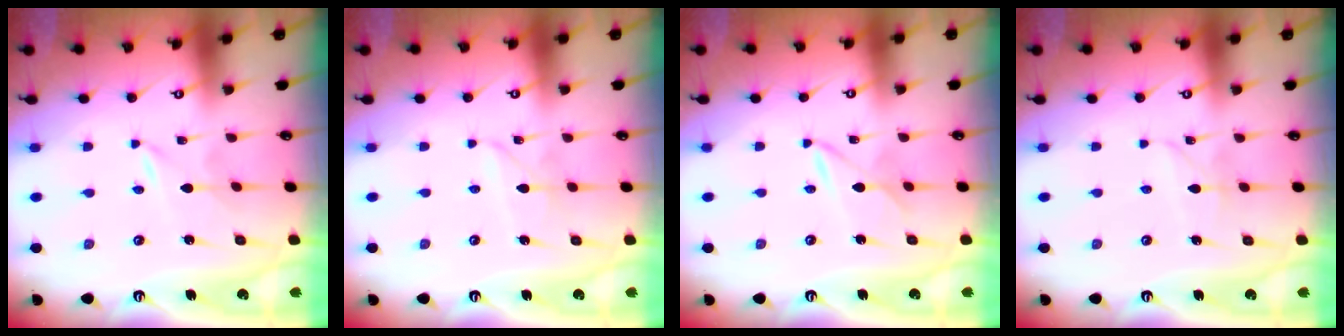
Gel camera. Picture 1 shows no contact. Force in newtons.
{"total": 3.3, "press": 3.3, "slide": 0.1}
{"total": 2.5, "press": 2.5, "slide": 0.3}
{"total": 2.9, "press": 2.9, "slide": 0.3}